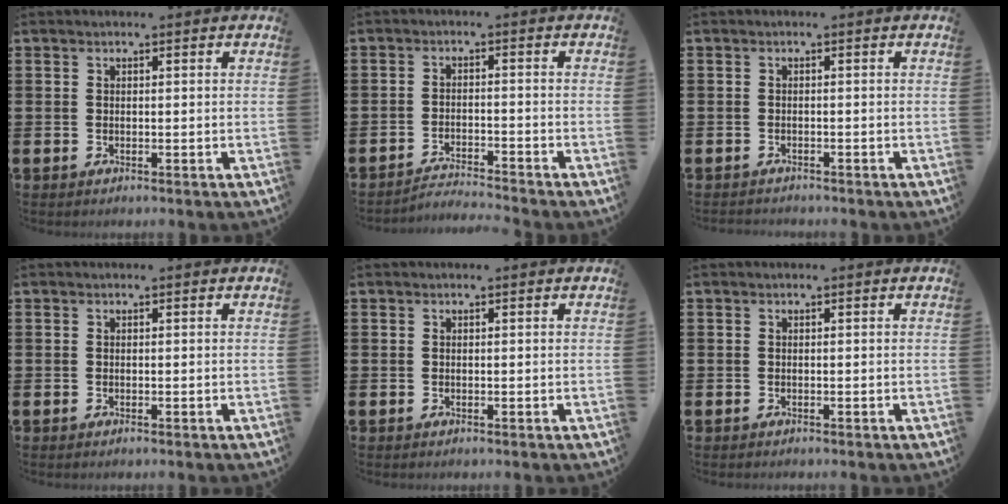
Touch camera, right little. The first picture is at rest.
{"total": 2.4, "force": [-2.4, -0.3, 0.0], "torque": [-0.003, 0.002, -0.051]}
{"total": 0.7, "force": [-0.7, 0.0, -0.1], "torque": [0.000, -0.001, -0.014]}
{"total": 0.0}
{"total": 0.0}
{"total": 0.0}